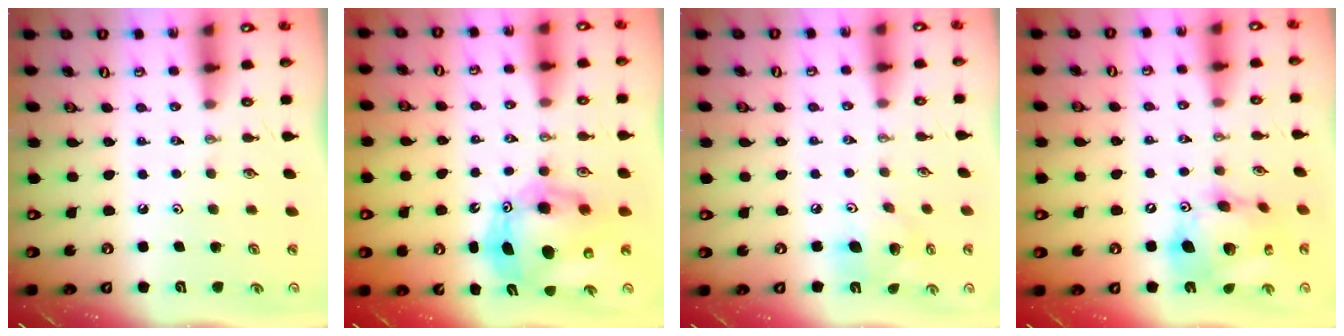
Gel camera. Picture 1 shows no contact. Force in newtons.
{"total": 14.5, "press": 14.3, "slide": 2.4}
{"total": 11.3, "press": 11.2, "slide": 1.4}
{"total": 17.4, "press": 17.3, "slide": 2.2}